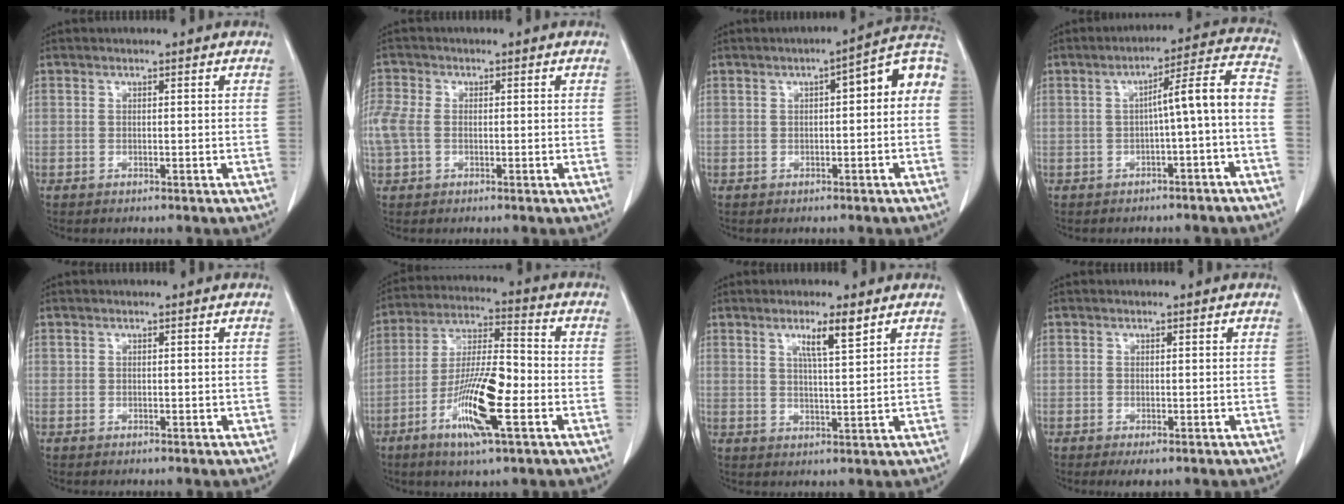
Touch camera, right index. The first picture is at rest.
{"total": 5.9, "force": [-0.3, 4.2, 4.1], "torque": [-0.132, 0.019, -0.005]}
{"total": 7.5, "force": [0.9, 1.9, 7.3], "torque": [-0.095, 0.038, 0.005]}
{"total": 8.5, "force": [-2.0, 0.1, 8.2], "torque": [-0.109, 0.031, -0.028]}
{"total": 0.0}
{"total": 13.7, "force": [-5.0, 1.9, 12.6], "torque": [-0.242, -0.009, -0.091]}
{"total": 4.9, "force": [2.9, 0.1, 3.9], "torque": [-0.068, -0.002, 0.050]}
{"total": 1.3, "force": [-0.6, 0.7, 1.0], "torque": [-0.013, -0.002, -0.005]}